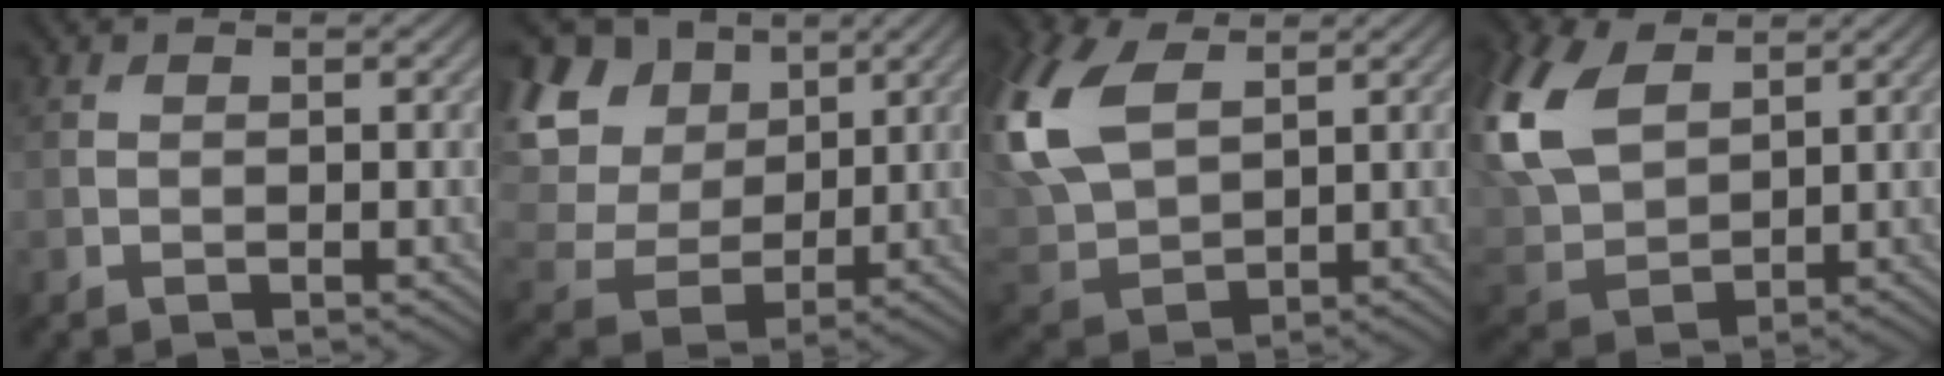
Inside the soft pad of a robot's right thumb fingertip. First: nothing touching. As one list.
[{"total": 12.7, "force": [4.8, 9.5, 7.0], "torque": [-0.215, 0.042, 0.091]}, {"total": 14.6, "force": [5.0, 8.6, 10.7], "torque": [-0.303, 0.019, 0.100]}, {"total": 13.8, "force": [5.7, 8.4, 9.4], "torque": [-0.273, 0.022, 0.114]}]